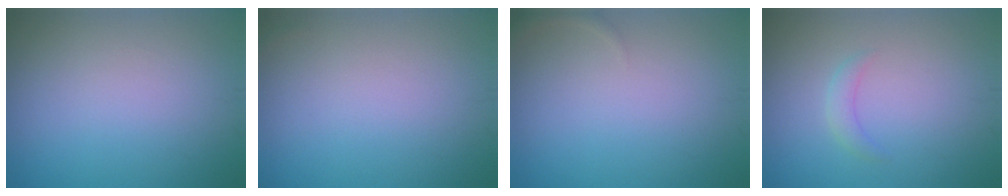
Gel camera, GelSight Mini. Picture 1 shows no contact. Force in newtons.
{"total": 0.0}
{"total": 0.7, "press": 0.7, "slide": 0.1}
{"total": 1.2, "press": 1.2, "slide": 0.1}